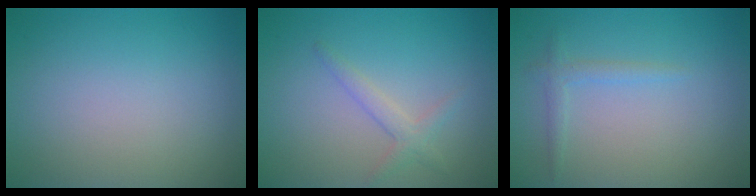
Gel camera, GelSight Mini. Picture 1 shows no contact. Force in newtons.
{"total": 1.8, "press": 1.8, "slide": 0.1}
{"total": 1.3, "press": 1.3, "slide": 0.1}